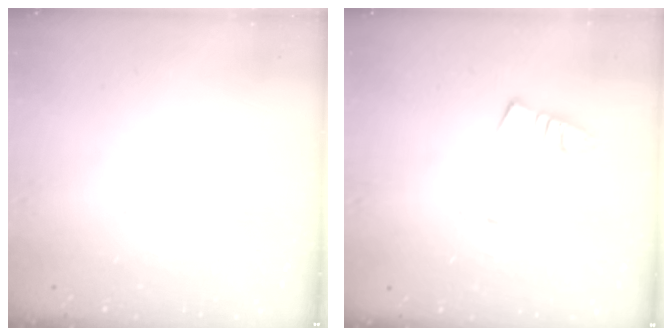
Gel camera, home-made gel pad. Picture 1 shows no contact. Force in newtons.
{"total": 1.0, "press": 1.0, "slide": 0.1}